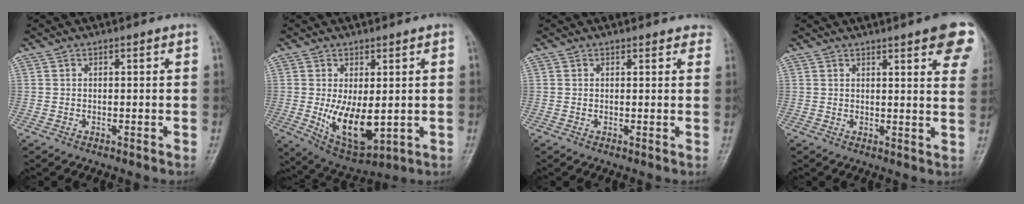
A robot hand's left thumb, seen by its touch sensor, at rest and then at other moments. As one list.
[{"total": 10.6, "force": [-0.6, 5.2, 9.2], "torque": [-0.139, -0.023, 0.011]}, {"total": 3.5, "force": [3.2, 1.4, 0.5], "torque": [0.024, -0.011, 0.017]}, {"total": 13.1, "force": [7.4, 2.9, 10.4], "torque": [-0.107, -0.023, 0.078]}]